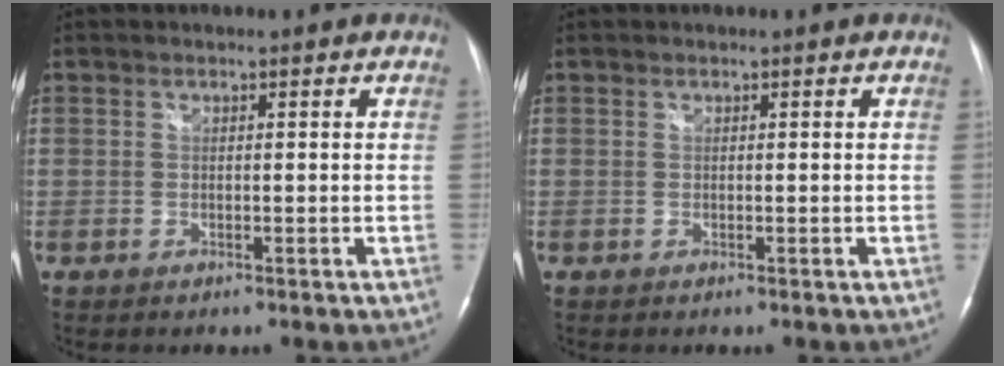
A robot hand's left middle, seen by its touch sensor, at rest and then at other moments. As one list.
[{"total": 0.0}]